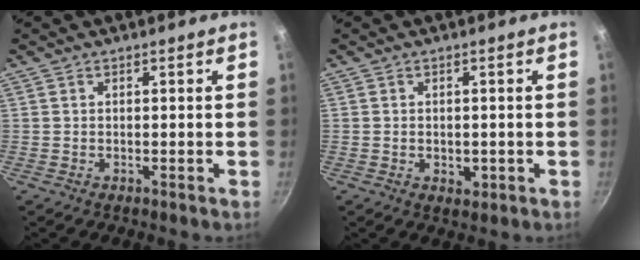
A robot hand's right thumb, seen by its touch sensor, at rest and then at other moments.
{"total": 2.6, "force": [-0.5, 1.8, 1.8], "torque": [-0.024, -0.005, -0.005]}